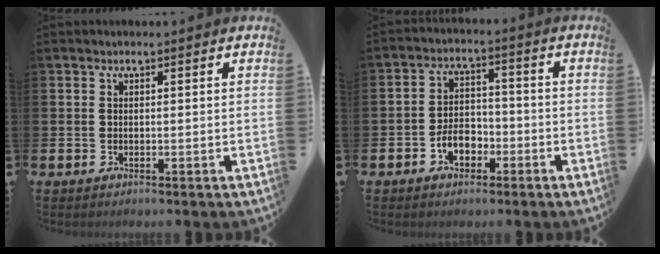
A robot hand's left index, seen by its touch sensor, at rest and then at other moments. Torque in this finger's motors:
{"motor_torque": [0.39, 0.30, 0.19, 0.12]}